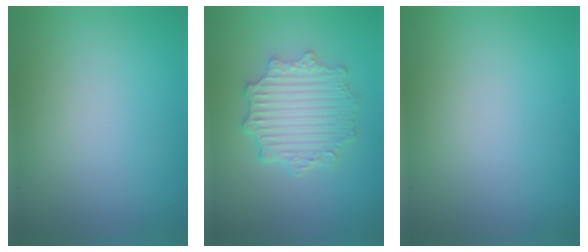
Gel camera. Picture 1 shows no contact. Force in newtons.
{"total": 4.7, "press": 3.8, "slide": 2.7}
{"total": 0.0}